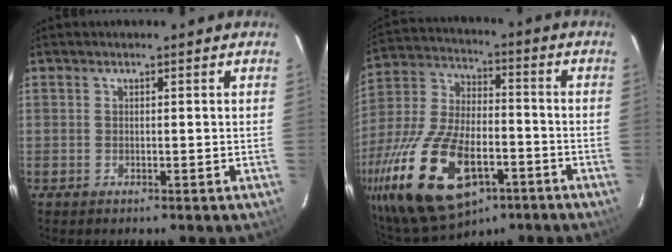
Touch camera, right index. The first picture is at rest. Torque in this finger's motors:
{"motor_torque": [1.65, -0.49, 1.05, 0.21]}